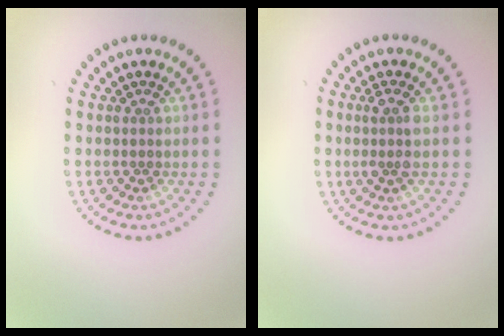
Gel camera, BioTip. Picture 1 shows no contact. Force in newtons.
{"total": 1.8, "press": 1.5, "slide": 1.0}